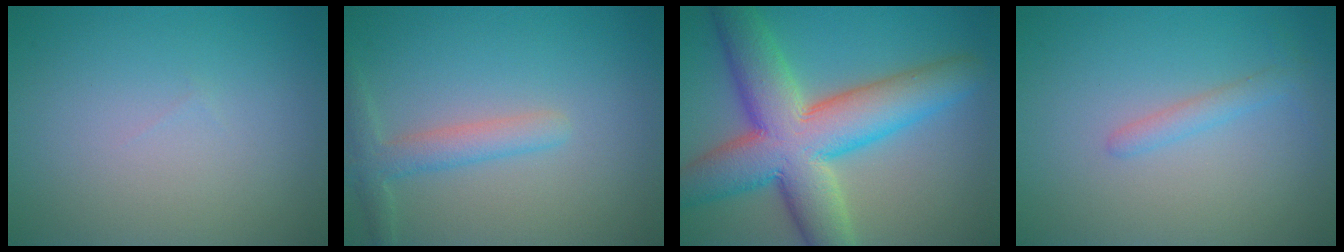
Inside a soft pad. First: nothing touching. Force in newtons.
{"total": 2.5, "press": 2.5, "slide": 0.0}
{"total": 11.8, "press": 11.8, "slide": 0.7}
{"total": 1.4, "press": 1.4, "slide": 0.0}